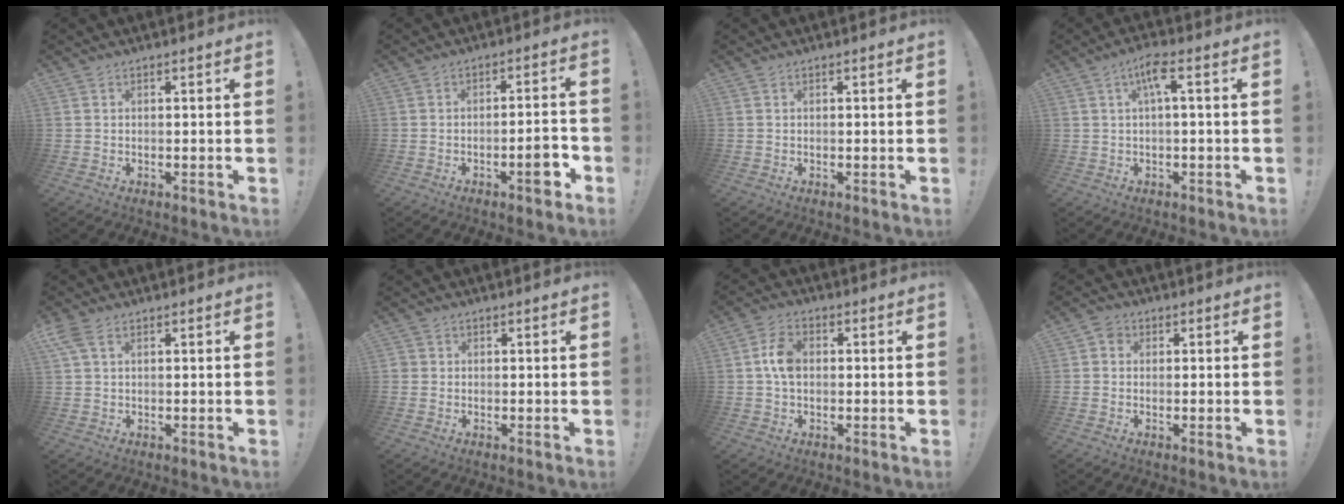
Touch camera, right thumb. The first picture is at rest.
{"total": 7.2, "force": [-3.3, 1.9, 6.1], "torque": [-0.081, 0.013, -0.052]}
{"total": 0.0}
{"total": 6.0, "force": [1.2, 1.0, 5.8], "torque": [-0.096, -0.002, 0.014]}
{"total": 3.6, "force": [1.7, 1.6, 2.8], "torque": [-0.049, -0.002, 0.031]}
{"total": 1.5, "force": [0.2, 1.5, 0.4], "torque": [-0.009, 0.004, 0.006]}
{"total": 6.9, "force": [0.5, 4.6, 5.2], "torque": [-0.085, 0.009, 0.010]}
{"total": 2.6, "force": [-0.1, 2.3, 1.2], "torque": [-0.021, 0.008, -0.001]}